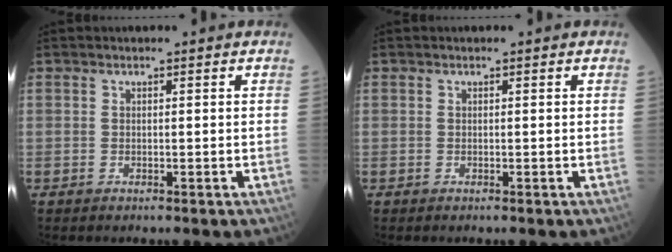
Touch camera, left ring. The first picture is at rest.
{"total": 0.0}